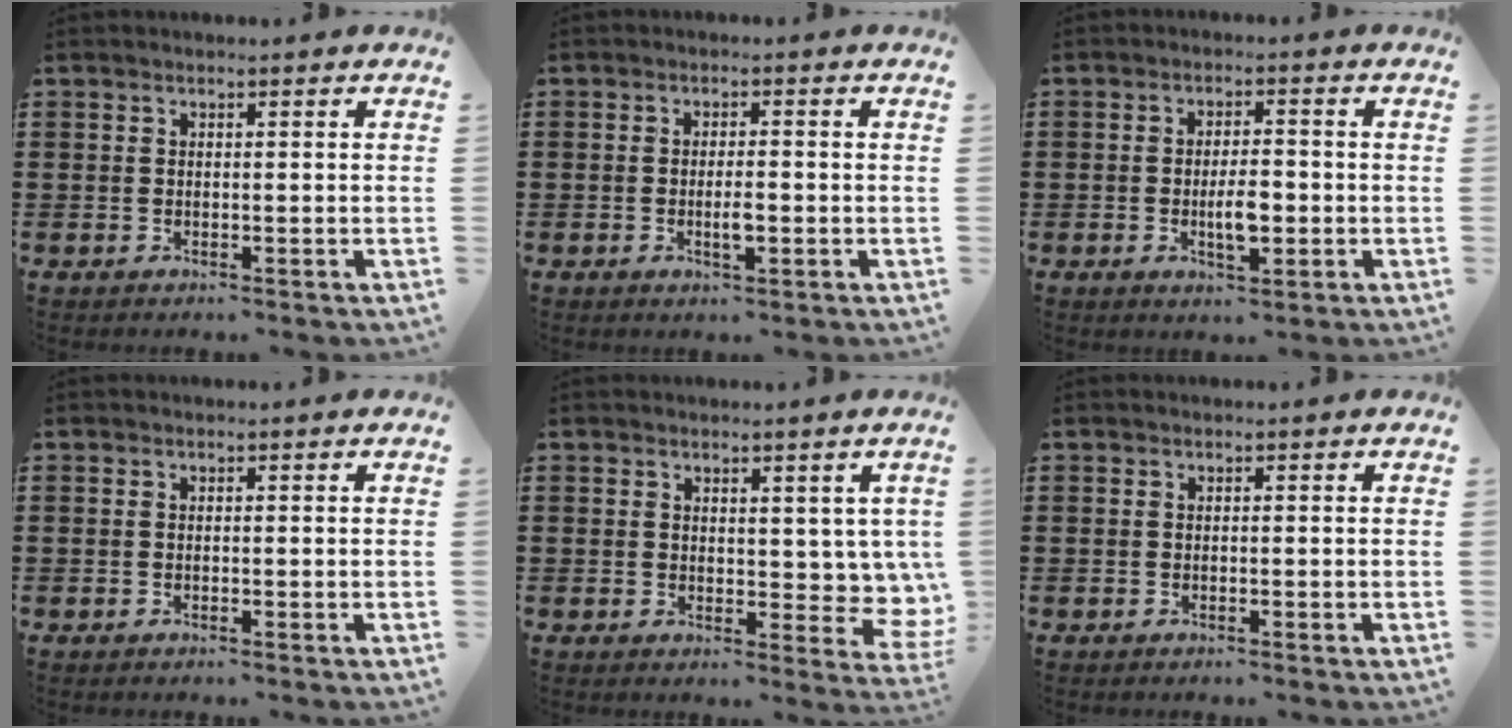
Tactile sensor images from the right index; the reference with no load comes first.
{"total": 2.7, "force": [-0.7, 0.7, 2.5], "torque": [-0.045, 0.000, -0.013]}
{"total": 4.8, "force": [-0.9, 1.8, 4.3], "torque": [-0.091, 0.000, -0.021]}
{"total": 0.0}
{"total": 4.9, "force": [2.8, 3.2, 2.4], "torque": [-0.026, -0.015, 0.047]}
{"total": 0.0}